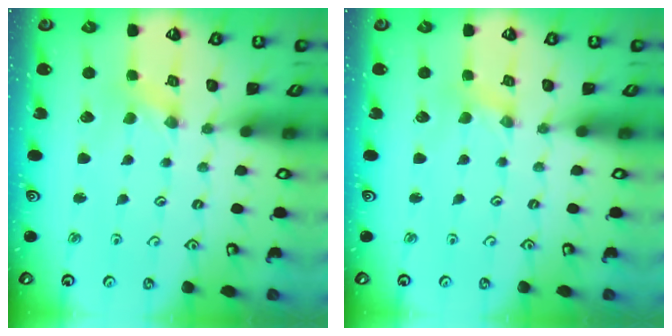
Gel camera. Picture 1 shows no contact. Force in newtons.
{"total": 1.0, "press": 1.0, "slide": 0.2}